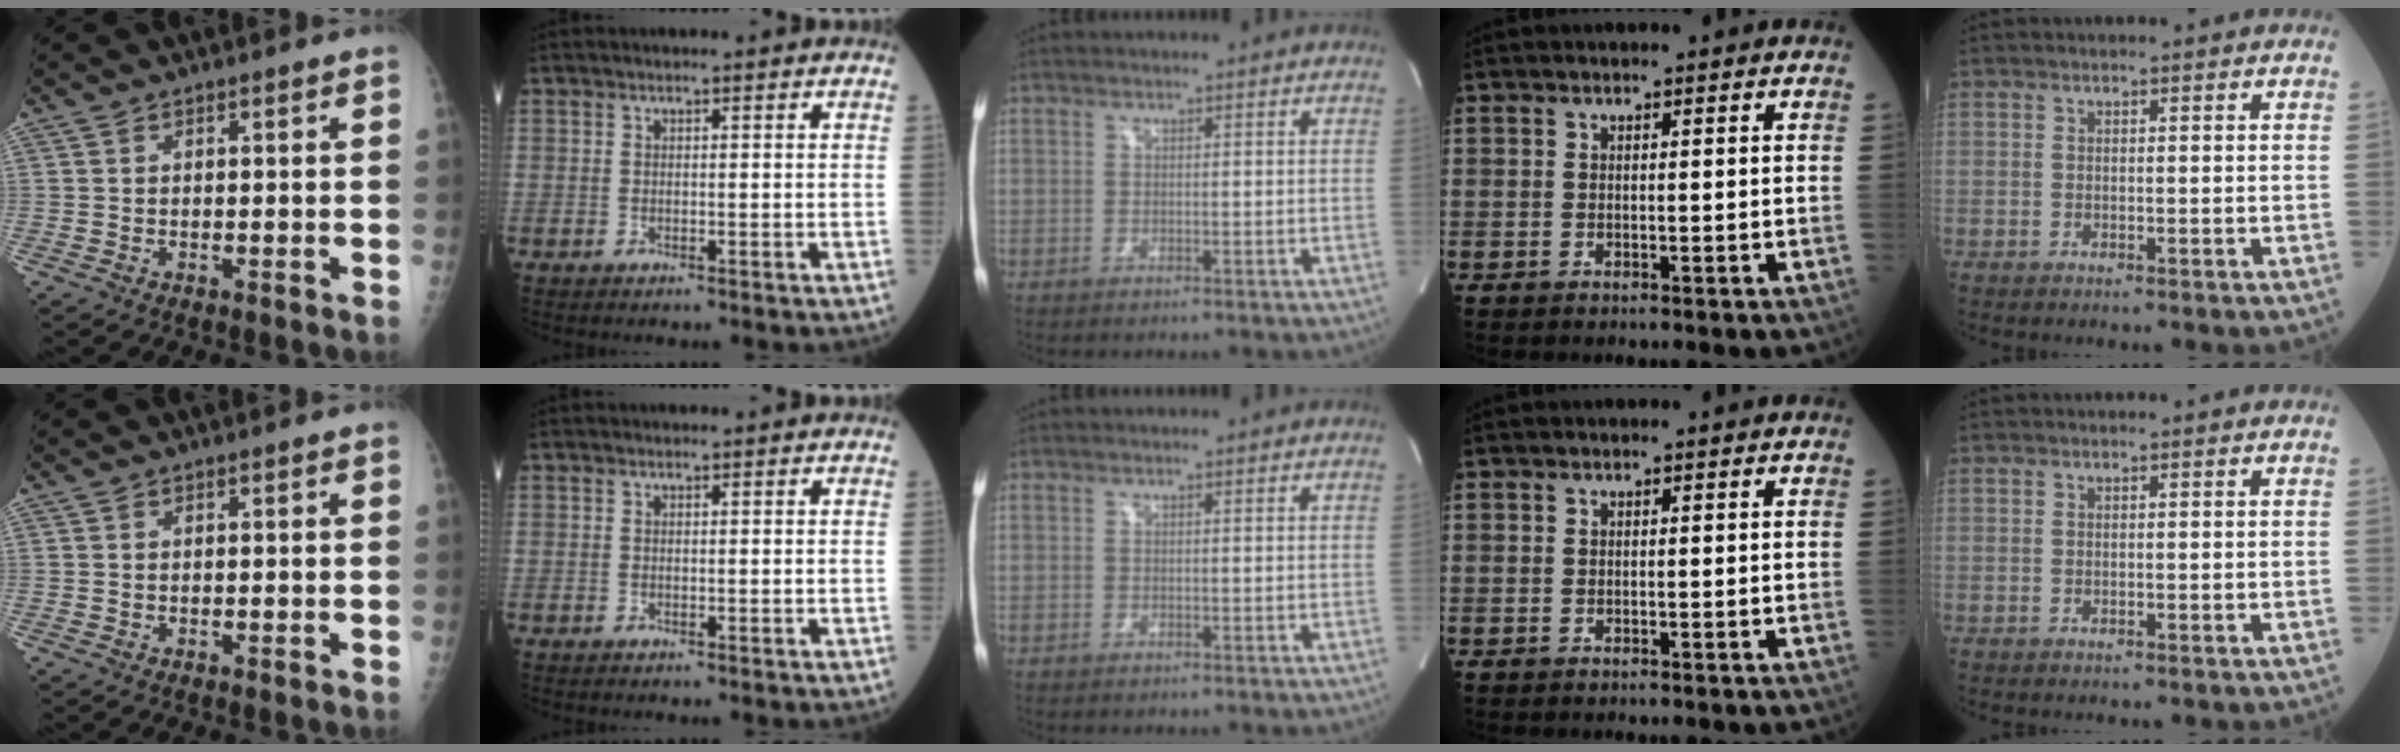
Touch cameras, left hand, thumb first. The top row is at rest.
{}